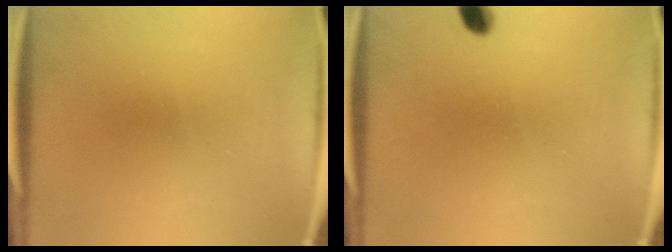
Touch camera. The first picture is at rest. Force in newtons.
{"total": 2.9}